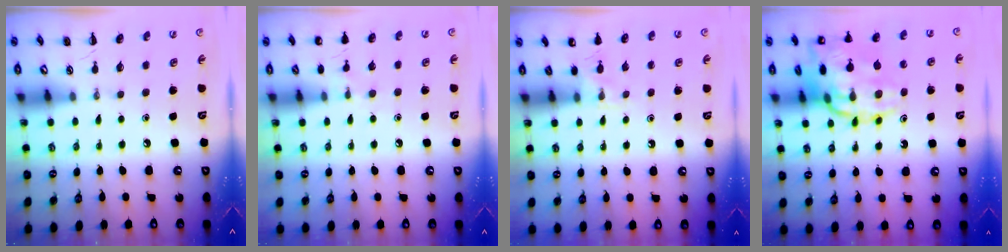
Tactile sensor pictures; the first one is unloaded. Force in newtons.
{"total": 6.4, "press": 6.1, "slide": 1.7}
{"total": 5.2, "press": 4.9, "slide": 1.6}
{"total": 20.4, "press": 20.2, "slide": 2.5}